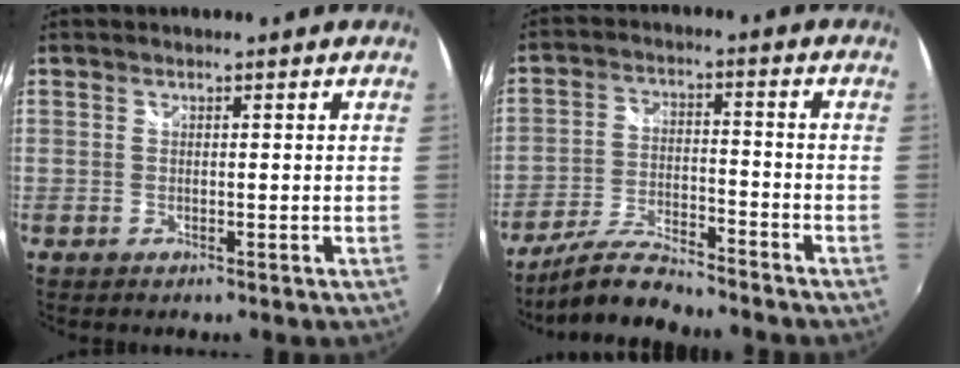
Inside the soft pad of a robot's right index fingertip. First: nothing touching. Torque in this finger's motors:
{"motor_torque": [-1.51, -0.62, -0.77, -0.13]}